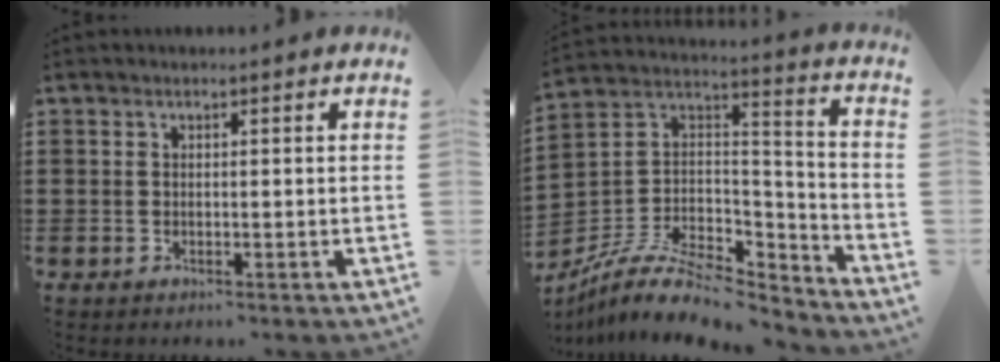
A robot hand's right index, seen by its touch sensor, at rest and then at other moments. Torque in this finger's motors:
{"motor_torque": [-0.30, -0.52, 0.28, 0.07]}